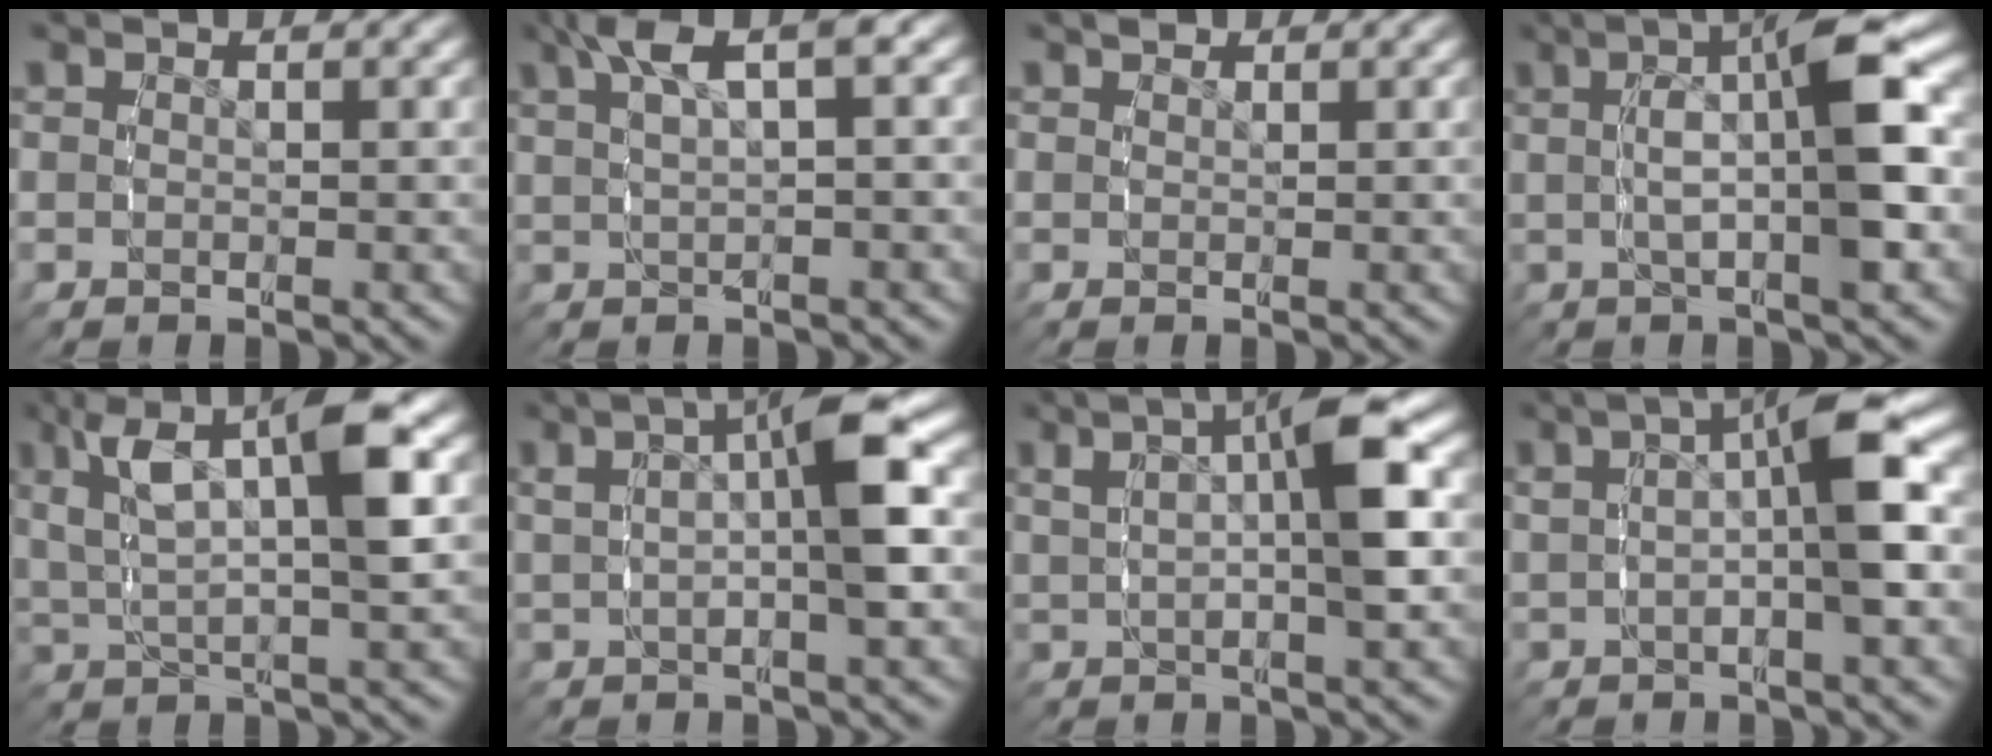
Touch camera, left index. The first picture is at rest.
{"total": 4.7, "force": [2.6, 0.8, 3.8], "torque": [-0.052, 0.023, 0.042]}
{"total": 0.7, "force": [0.6, 0.3, 0.0], "torque": [0.005, 0.000, 0.010]}
{"total": 7.4, "force": [1.1, 1.3, 7.2], "torque": [-0.110, 0.024, 0.013]}
{"total": 9.0, "force": [3.1, 3.4, 7.8], "torque": [-0.139, 0.015, 0.049]}
{"total": 7.0, "force": [2.2, 1.6, 6.4], "torque": [-0.088, 0.027, 0.030]}
{"total": 7.5, "force": [2.6, 2.2, 6.6], "torque": [-0.088, 0.031, 0.035]}
{"total": 6.5, "force": [1.6, 1.2, 6.1], "torque": [-0.089, 0.022, 0.023]}